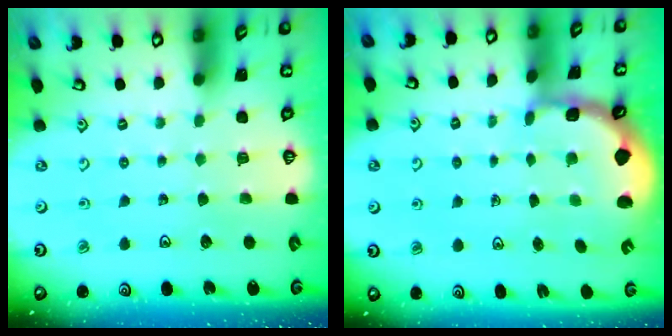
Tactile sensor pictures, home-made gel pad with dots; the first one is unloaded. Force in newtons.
{"total": 1.8, "press": 1.7, "slide": 0.5}